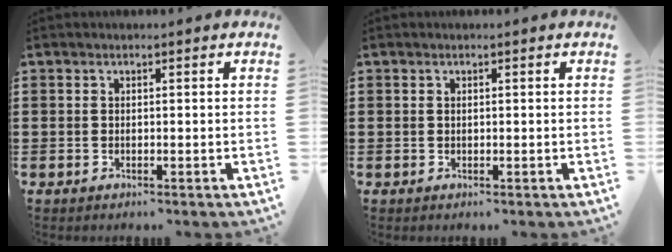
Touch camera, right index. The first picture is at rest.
{"total": 0.0}